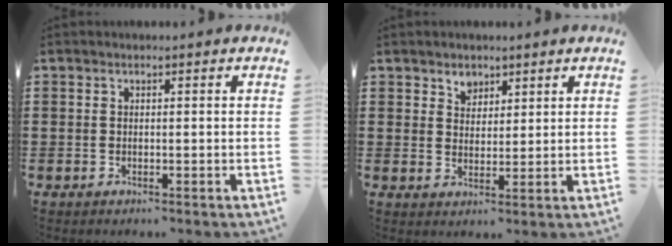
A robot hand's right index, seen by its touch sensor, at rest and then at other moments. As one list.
[{"total": 3.0, "force": [2.1, 2.1, 0.3], "torque": [-0.016, 0.009, 0.040]}]